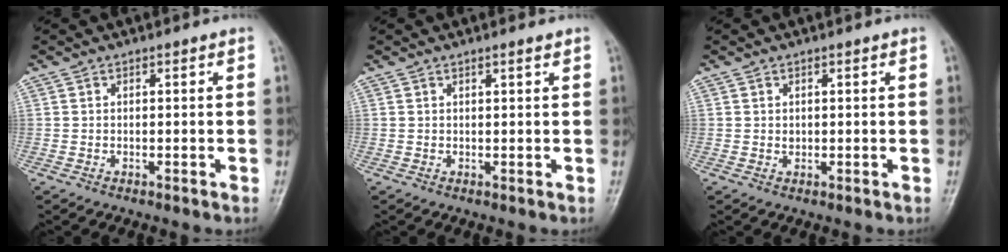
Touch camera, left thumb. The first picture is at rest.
{"total": 1.0, "force": [0.8, 0.1, 0.6], "torque": [-0.008, -0.005, 0.013]}
{"total": 0.8, "force": [0.4, 0.6, 0.3], "torque": [0.000, -0.002, 0.006]}